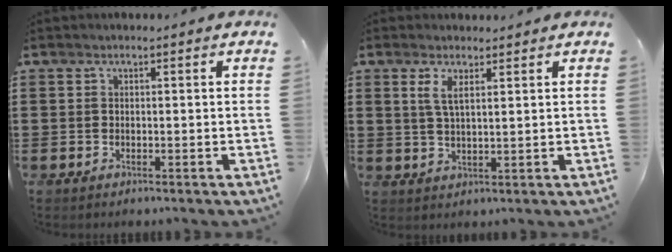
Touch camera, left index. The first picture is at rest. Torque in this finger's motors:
{"motor_torque": [0.29, -0.27, 0.09, 0.05]}